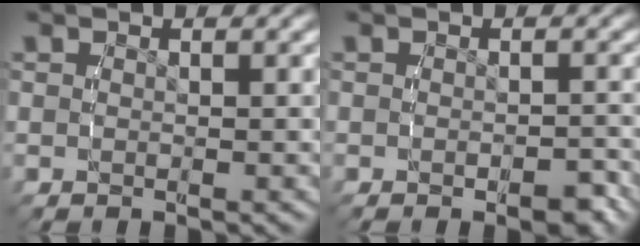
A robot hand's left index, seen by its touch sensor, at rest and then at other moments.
{"total": 1.4, "force": [-1.1, 0.5, 0.7], "torque": [-0.012, -0.001, -0.021]}